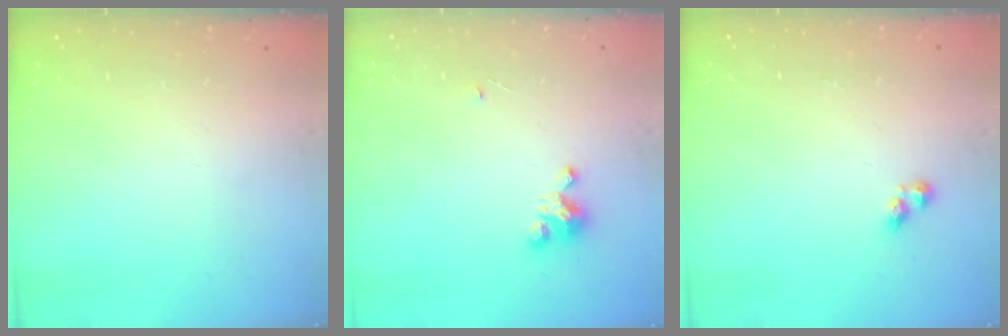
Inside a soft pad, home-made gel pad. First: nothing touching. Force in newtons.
{"total": 3.2, "press": 3.2, "slide": 0.3}
{"total": 2.8, "press": 2.8, "slide": 0.3}